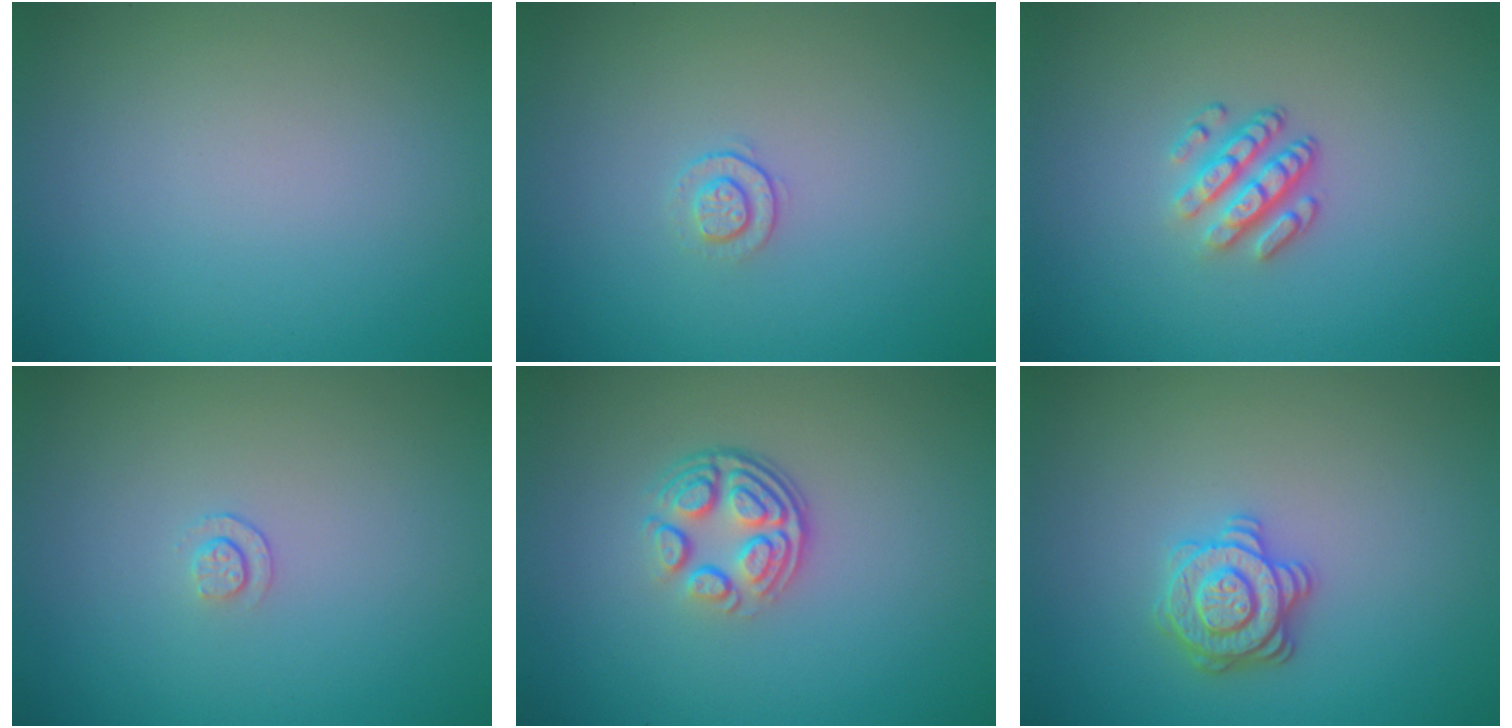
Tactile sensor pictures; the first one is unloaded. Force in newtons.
{"total": 1.1, "press": 0.7, "slide": 0.9}
{"total": 3.4, "press": 2.4, "slide": 2.4}
{"total": 0.8, "press": 0.5, "slide": 0.7}
{"total": 4.0, "press": 2.8, "slide": 2.9}
{"total": 2.9, "press": 2.8, "slide": 0.6}